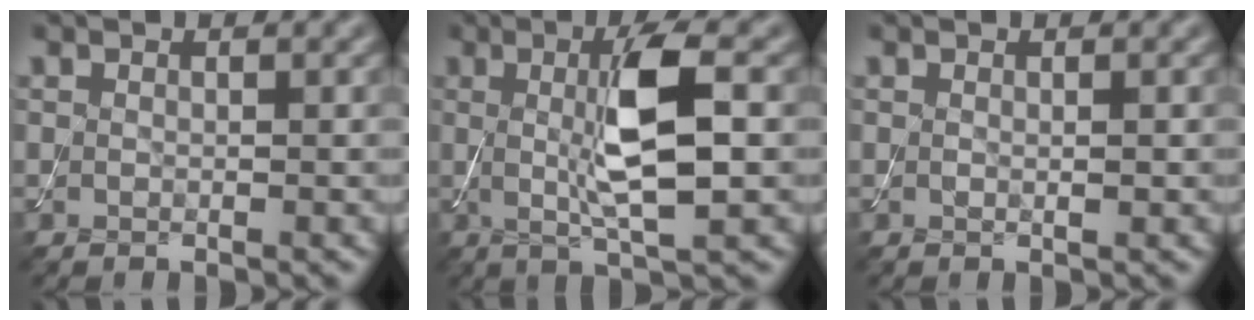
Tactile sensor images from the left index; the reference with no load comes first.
{"total": 6.7, "force": [0.5, 1.5, 6.5], "torque": [-0.121, 0.000, 0.009]}
{"total": 0.6, "force": [0.1, 0.1, 0.6], "torque": [-0.009, -0.001, 0.000]}